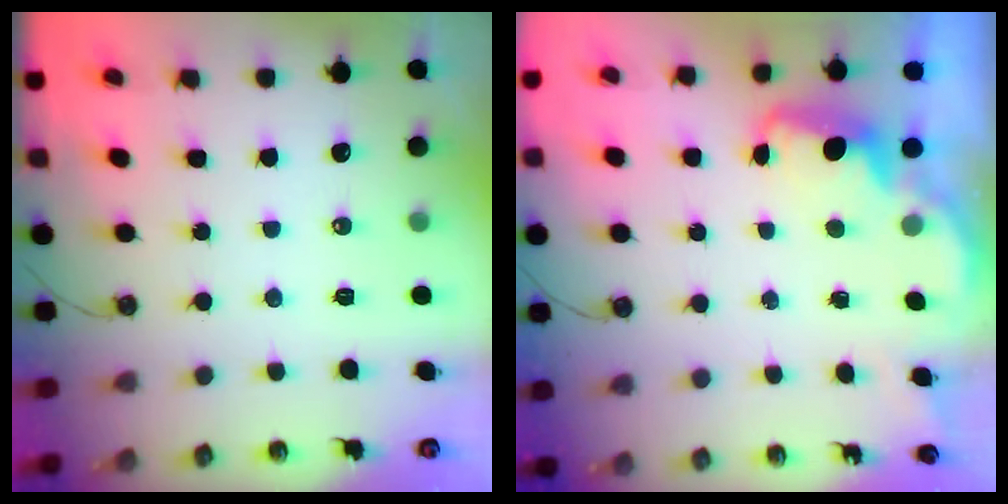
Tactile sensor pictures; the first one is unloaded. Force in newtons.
{"total": 2.5, "press": 2.4, "slide": 0.6}